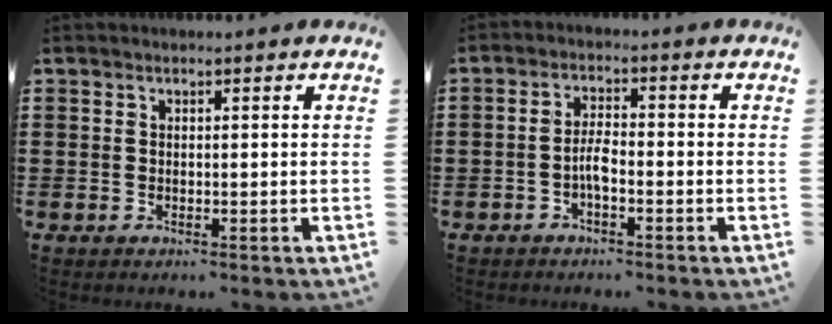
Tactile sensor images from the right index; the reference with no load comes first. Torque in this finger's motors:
{"motor_torque": [2.14, 0.00, 0.32, 0.09]}